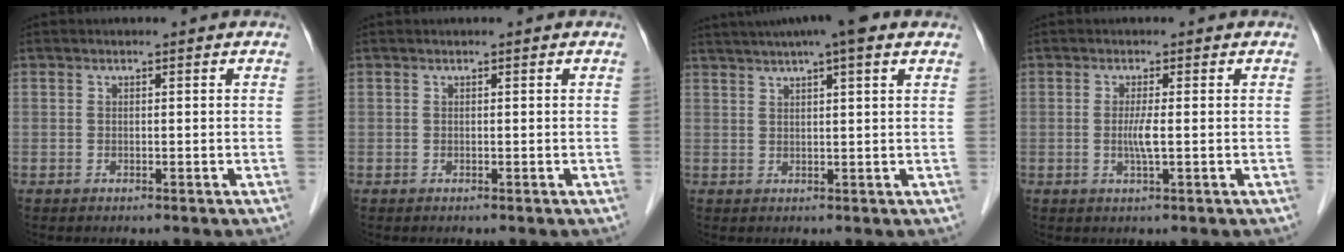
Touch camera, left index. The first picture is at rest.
{"total": 0.0}
{"total": 10.2, "force": [7.4, 0.8, 6.9], "torque": [-0.111, 0.036, 0.102]}
{"total": 2.3, "force": [-0.2, -0.3, 2.3], "torque": [-0.048, -0.005, -0.003]}